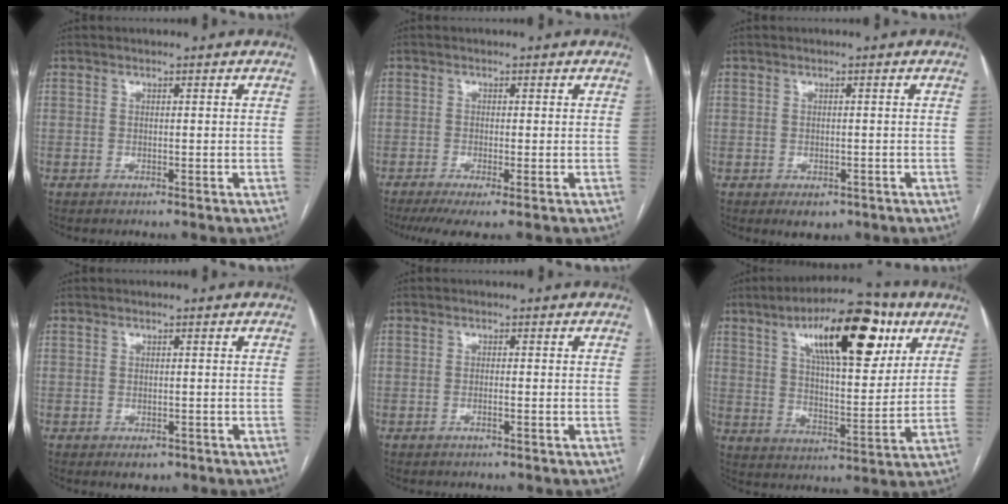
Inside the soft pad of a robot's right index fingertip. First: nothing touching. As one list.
[{"total": 5.0, "force": [-3.1, 0.6, 3.9], "torque": [-0.058, -0.012, -0.053]}, {"total": 2.7, "force": [-1.5, 1.8, 1.5], "torque": [-0.011, 0.000, -0.009]}, {"total": 2.0, "force": [-1.1, 1.3, 1.2], "torque": [-0.008, 0.000, -0.006]}, {"total": 1.0, "force": [-0.5, 0.0, 0.9], "torque": [-0.018, 0.000, -0.008]}, {"total": 18.6, "force": [9.3, 5.7, 15.0], "torque": [-0.237, 0.024, 0.150]}]